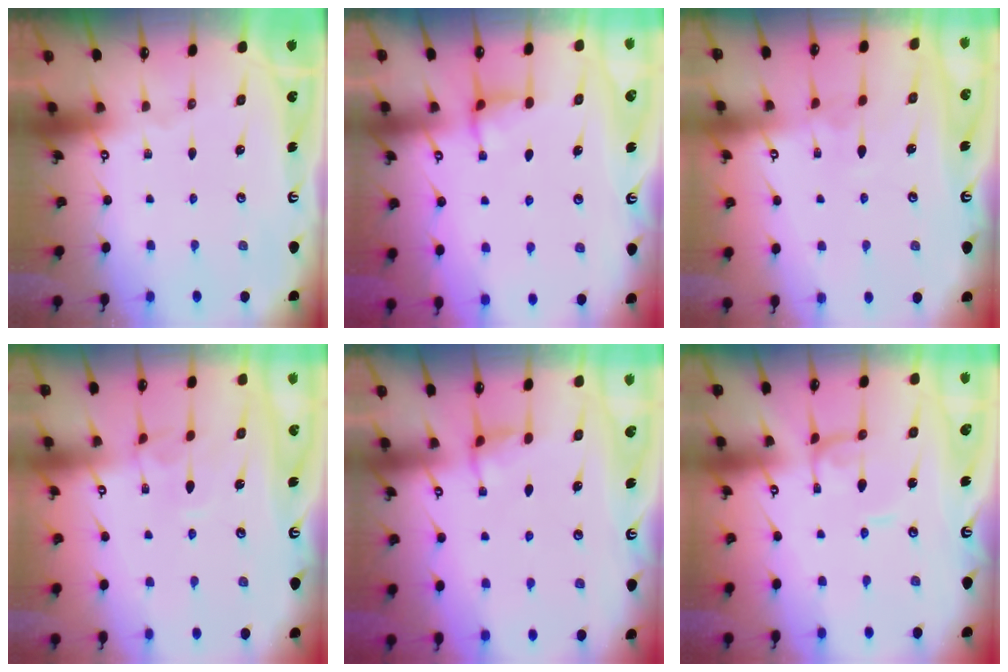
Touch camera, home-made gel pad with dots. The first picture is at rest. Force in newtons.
{"total": 2.4, "press": 2.3, "slide": 0.5}
{"total": 3.0, "press": 3.0, "slide": 0.4}
{"total": 3.0, "press": 3.0, "slide": 0.2}
{"total": 2.9, "press": 2.9, "slide": 0.6}
{"total": 1.7, "press": 1.7, "slide": 0.1}